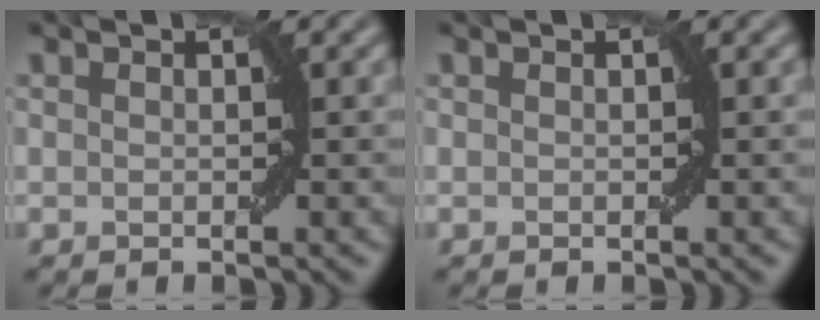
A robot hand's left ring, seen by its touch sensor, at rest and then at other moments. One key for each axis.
{"total": 0.0}